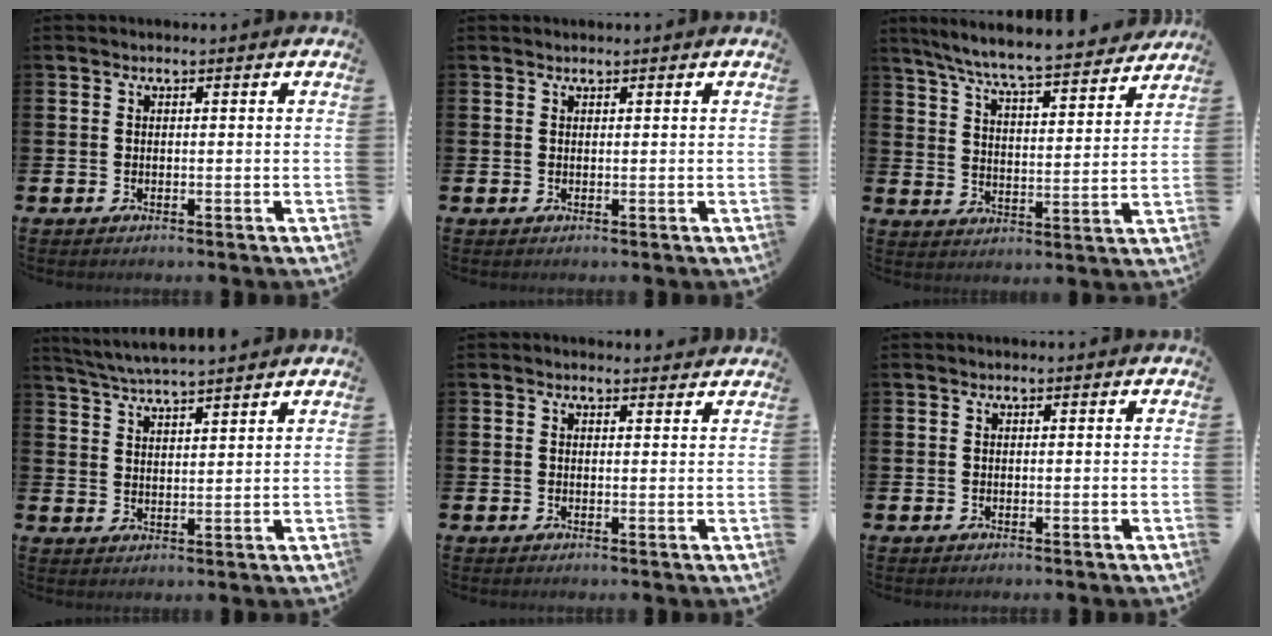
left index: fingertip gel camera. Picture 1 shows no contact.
{"total": 0.6, "force": [0.6, 0.2, -0.1], "torque": [0.009, -0.002, 0.009]}
{"total": 7.9, "force": [7.4, 0.2, 2.7], "torque": [-0.080, -0.055, 0.127]}
{"total": 4.7, "force": [4.6, -0.1, 0.8], "torque": [-0.038, -0.021, 0.084]}
{"total": 1.0, "force": [0.9, 0.2, 0.1], "torque": [0.006, -0.002, 0.016]}
{"total": 0.0}